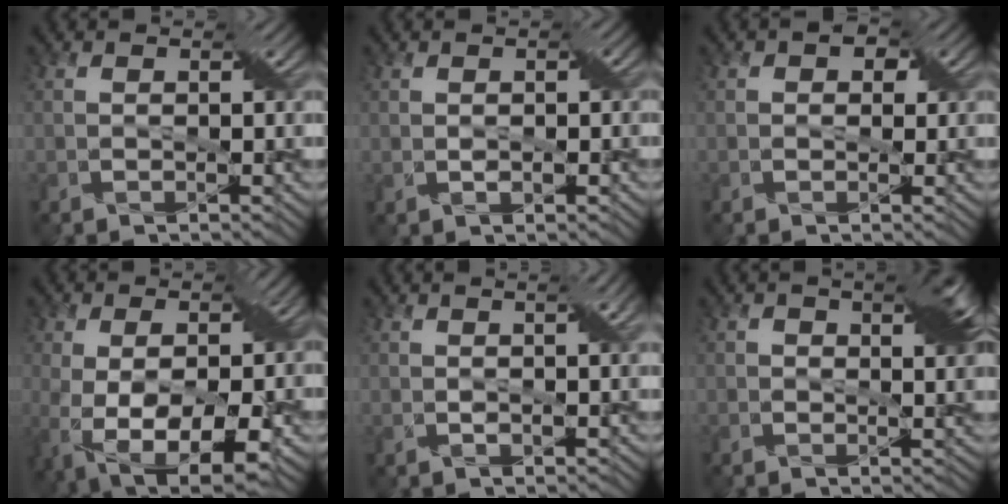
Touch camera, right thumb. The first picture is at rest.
{"total": 1.5, "force": [0.1, 0.9, 1.2], "torque": [-0.024, 0.001, 0.005]}
{"total": 2.1, "force": [0.8, 1.5, 1.3], "torque": [-0.017, 0.000, 0.006]}
{"total": 14.3, "force": [-4.4, 7.2, 11.5], "torque": [-0.209, -0.047, -0.053]}
{"total": 2.8, "force": [1.2, 0.5, 2.5], "torque": [-0.048, 0.008, 0.020]}
{"total": 4.4, "force": [1.8, 2.0, 3.5], "torque": [-0.051, 0.004, 0.026]}